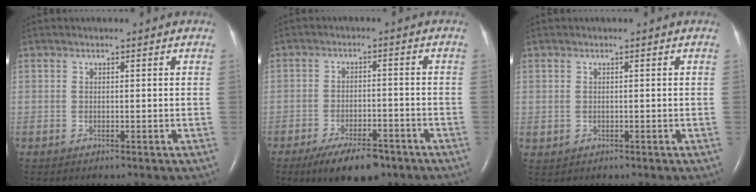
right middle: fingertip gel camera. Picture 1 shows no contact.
{"total": 8.8, "force": [-6.3, 3.3, 5.2], "torque": [-0.086, -0.006, -0.100]}
{"total": 0.7, "force": [0.0, 0.7, 0.2], "torque": [-0.004, 0.001, 0.005]}